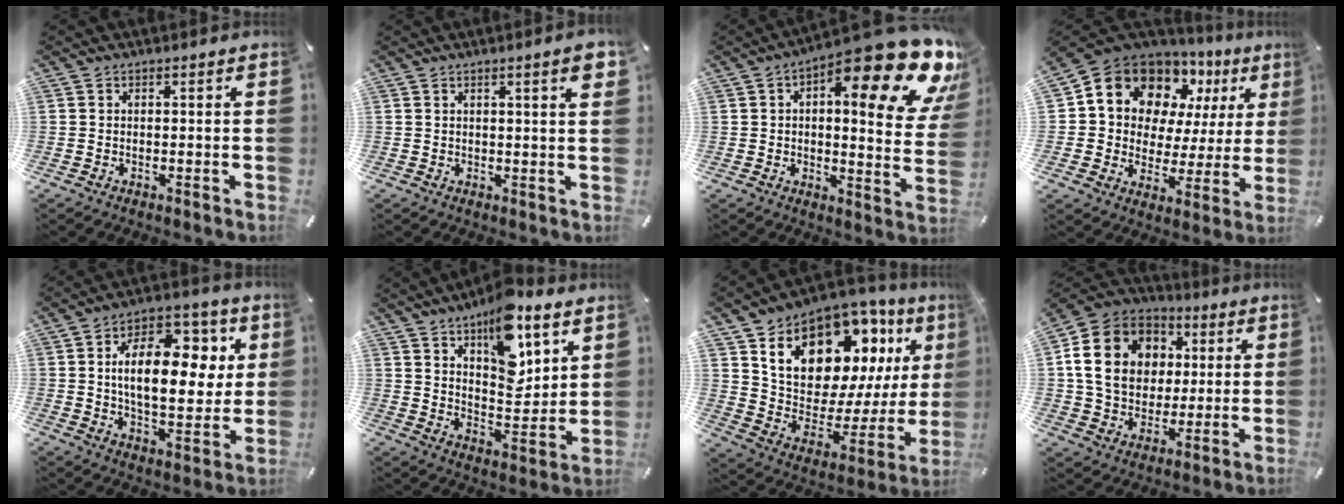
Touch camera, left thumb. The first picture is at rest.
{"total": 4.2, "force": [1.8, 0.6, 3.8], "torque": [-0.065, -0.001, 0.028]}
{"total": 21.8, "force": [12.5, 6.8, 16.5], "torque": [-0.219, -0.100, 0.195]}
{"total": 13.5, "force": [8.3, 9.9, 3.7], "torque": [-0.073, -0.067, 0.154]}
{"total": 18.2, "force": [3.7, 10.4, 14.5], "torque": [-0.217, -0.005, 0.063]}
{"total": 15.9, "force": [9.9, 7.4, 9.9], "torque": [-0.130, -0.064, 0.166]}
{"total": 18.3, "force": [11.4, 11.3, 8.8], "torque": [-0.140, -0.094, 0.205]}
{"total": 17.1, "force": [2.8, 14.4, 8.8], "torque": [-0.175, 0.007, 0.055]}